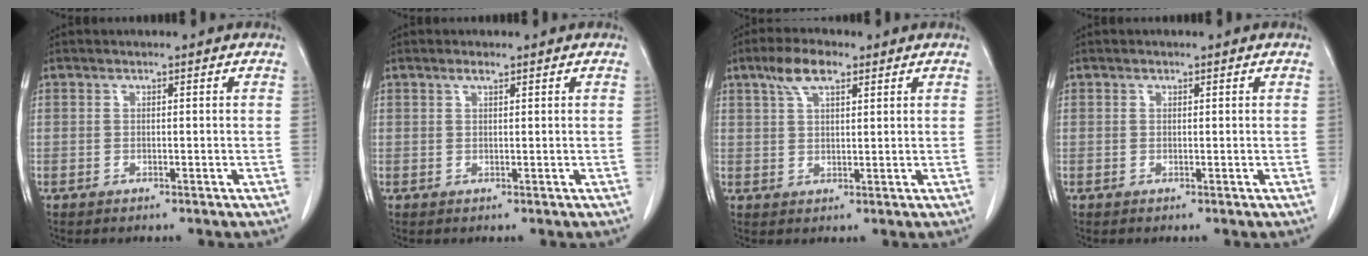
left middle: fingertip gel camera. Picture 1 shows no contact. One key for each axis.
{"total": 1.0, "fx": 0.7, "fy": 0.1, "fz": 0.6, "tx": -0.016, "ty": 0.001, "tz": 0.015}
{"total": 5.4, "fx": 3.4, "fy": 1.9, "fz": 3.8, "tx": -0.081, "ty": 0.014, "tz": 0.064}
{"total": 0.0}